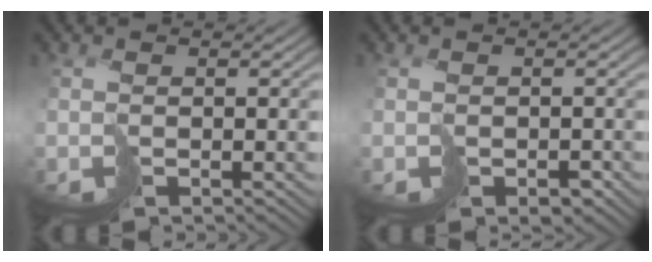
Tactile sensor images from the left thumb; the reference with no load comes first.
{"total": 1.9, "force": [-0.9, 1.4, 1.0], "torque": [-0.007, -0.003, -0.011]}